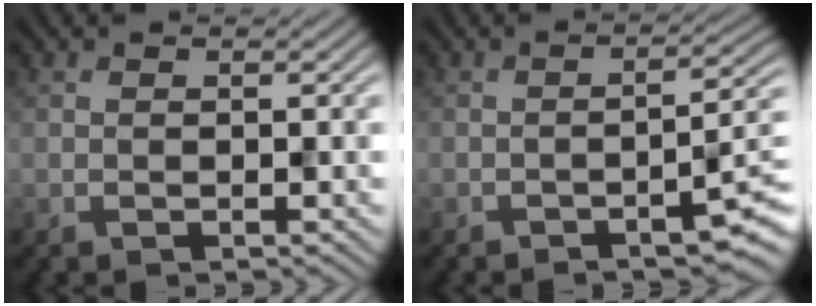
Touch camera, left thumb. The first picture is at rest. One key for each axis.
{"total": 5.7, "fx": -3.2, "fy": 0.8, "fz": 4.7, "tx": -0.063, "ty": 0.004, "tz": -0.051}